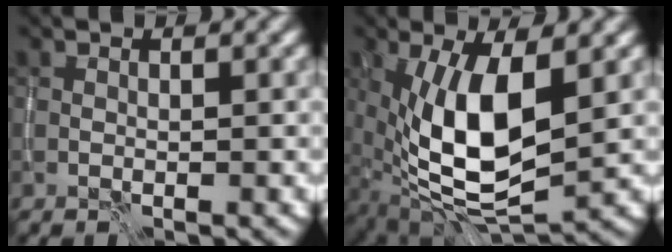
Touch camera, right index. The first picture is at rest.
{"total": 11.1, "force": [0.1, 4.8, 9.9], "torque": [-0.188, -0.008, 0.003]}